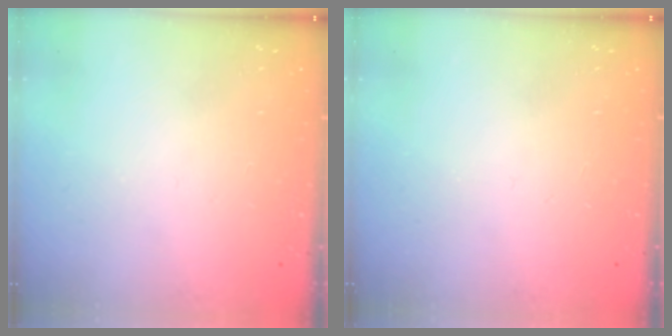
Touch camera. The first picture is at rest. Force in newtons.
{"total": 0.0}